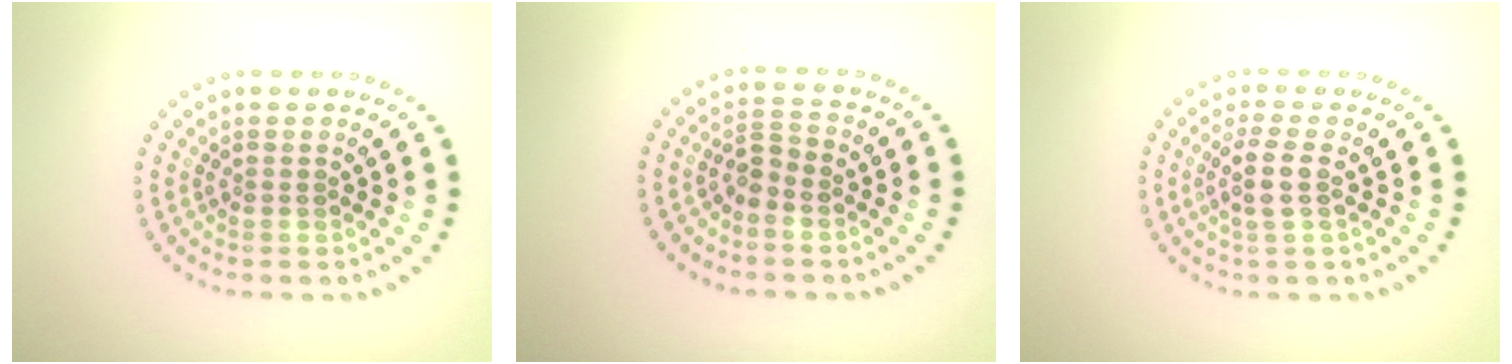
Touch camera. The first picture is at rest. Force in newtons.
{"total": 1.7, "press": 1.5, "slide": 0.8}
{"total": 2.4, "press": 2.0, "slide": 1.3}